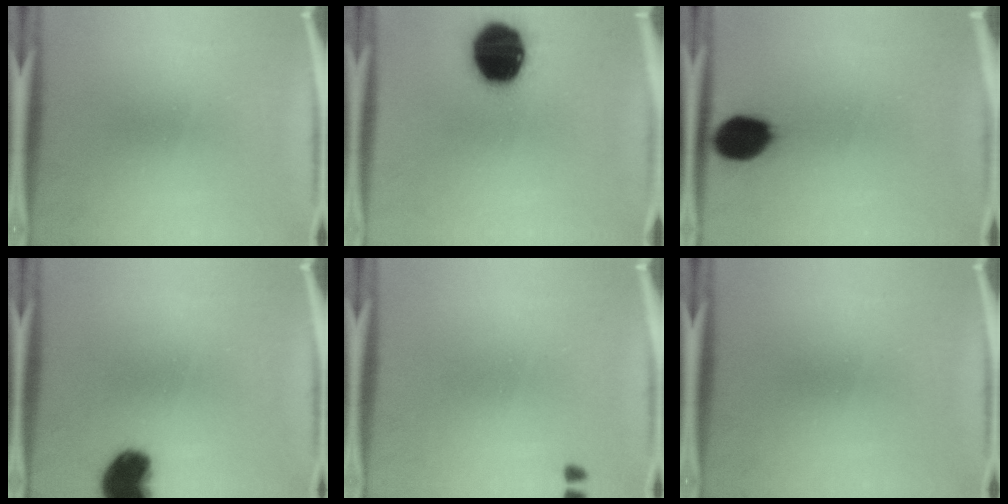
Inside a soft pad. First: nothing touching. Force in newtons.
{"total": 20.0}
{"total": 10.4}
{"total": 9.3}
{"total": 0.6}
{"total": 0.0}